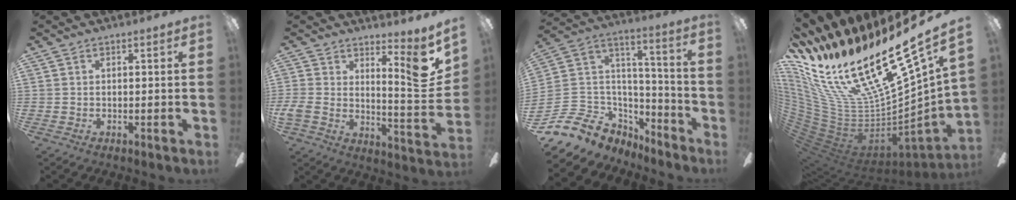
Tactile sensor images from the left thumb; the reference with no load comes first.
{"total": 12.4, "force": [6.6, 4.8, 9.3], "torque": [-0.123, -0.055, 0.113]}
{"total": 13.6, "force": [-7.7, 10.0, 5.2], "torque": [-0.141, 0.023, -0.126]}
{"total": 33.9, "force": [20.3, 11.6, 24.5], "torque": [-0.436, -0.185, 0.402]}